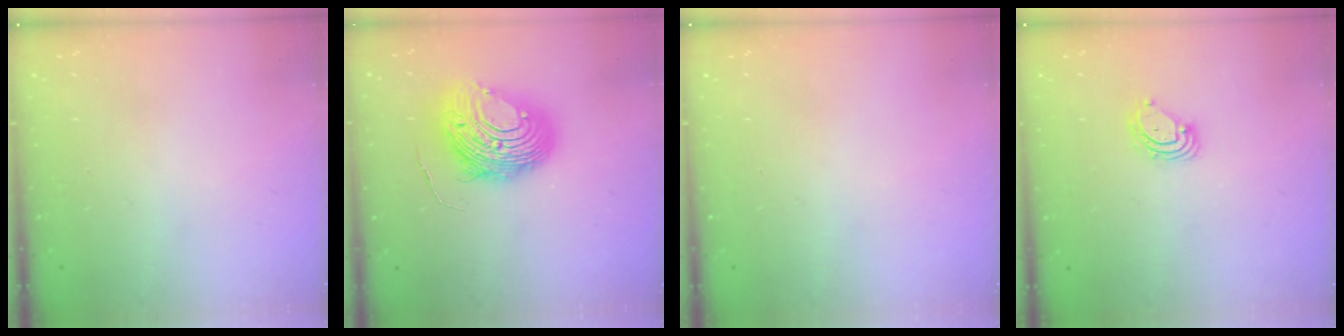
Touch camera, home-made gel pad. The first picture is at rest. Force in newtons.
{"total": 13.6, "press": 13.5, "slide": 1.3}
{"total": 0.0}
{"total": 4.7, "press": 4.7, "slide": 0.6}